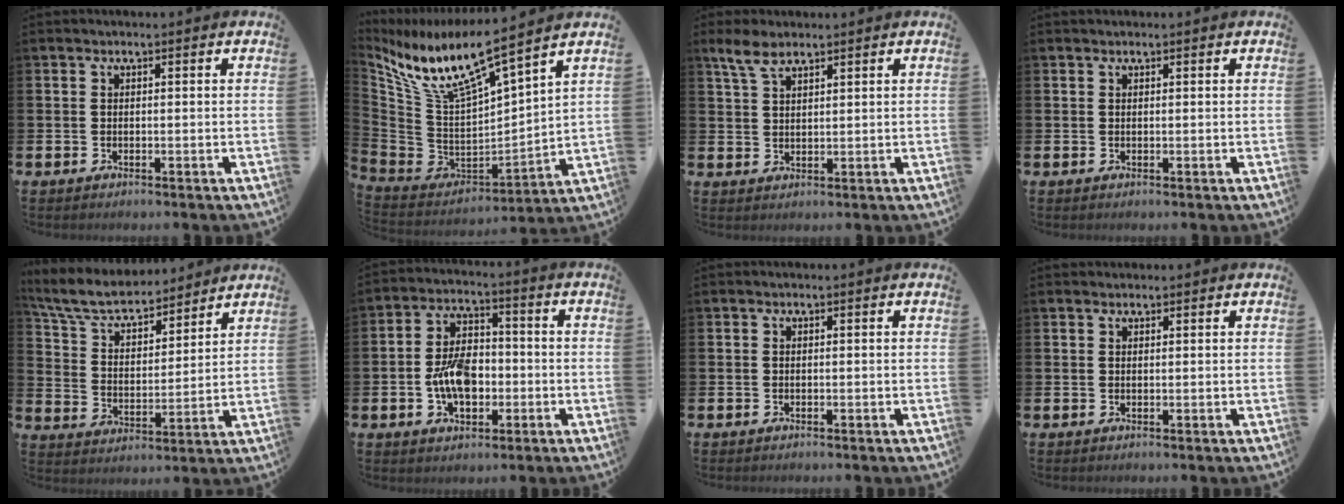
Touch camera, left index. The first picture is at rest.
{"total": 10.5, "force": [8.8, 1.2, 5.7], "torque": [-0.161, -0.073, 0.143]}
{"total": 4.7, "force": [3.7, 1.7, 2.4], "torque": [-0.043, -0.008, 0.065]}
{"total": 0.7, "force": [0.6, 0.2, 0.0], "torque": [0.012, -0.003, 0.009]}
{"total": 7.6, "force": [6.9, 2.3, 2.3], "torque": [-0.080, -0.047, 0.119]}
{"total": 7.3, "force": [-1.5, 4.5, 5.6], "torque": [-0.100, 0.007, -0.033]}
{"total": 0.0}
{"total": 1.0, "force": [1.0, 0.4, -0.1], "torque": [0.013, -0.002, 0.016]}